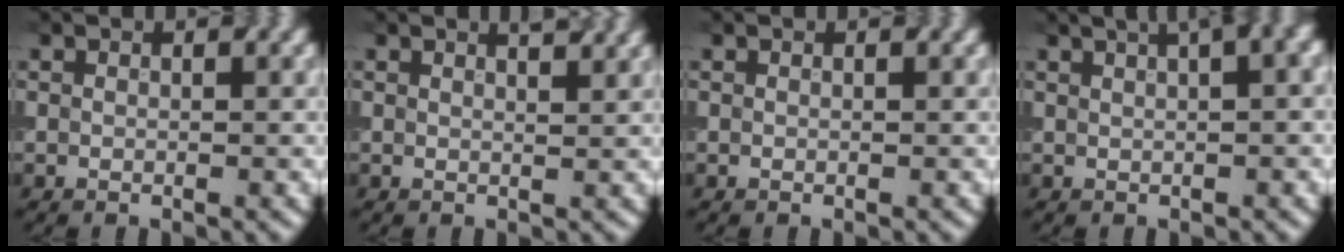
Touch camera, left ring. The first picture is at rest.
{"total": 1.1, "force": [1.0, -0.1, 0.4], "torque": [-0.008, 0.003, 0.023]}
{"total": 0.0}
{"total": 5.8, "force": [3.1, 1.8, 4.5], "torque": [-0.062, 0.040, 0.044]}